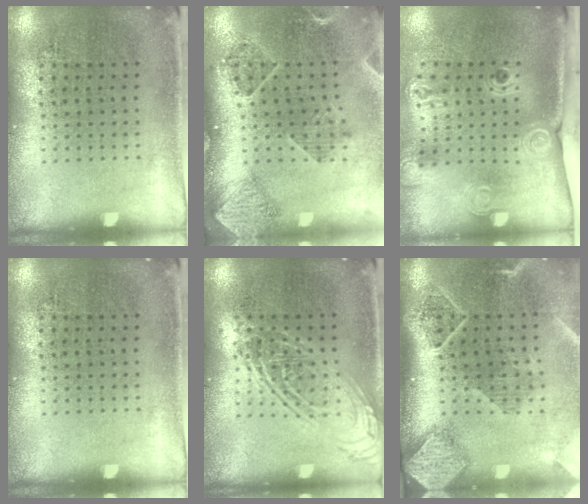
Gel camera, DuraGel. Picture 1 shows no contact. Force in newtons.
{"total": 1.5, "press": 1.5, "slide": 0.2}
{"total": 2.3, "press": 1.7, "slide": 1.6}
{"total": 0.0}
{"total": 2.5, "press": 2.5, "slide": 0.2}
{"total": 2.7, "press": 2.1, "slide": 1.7}